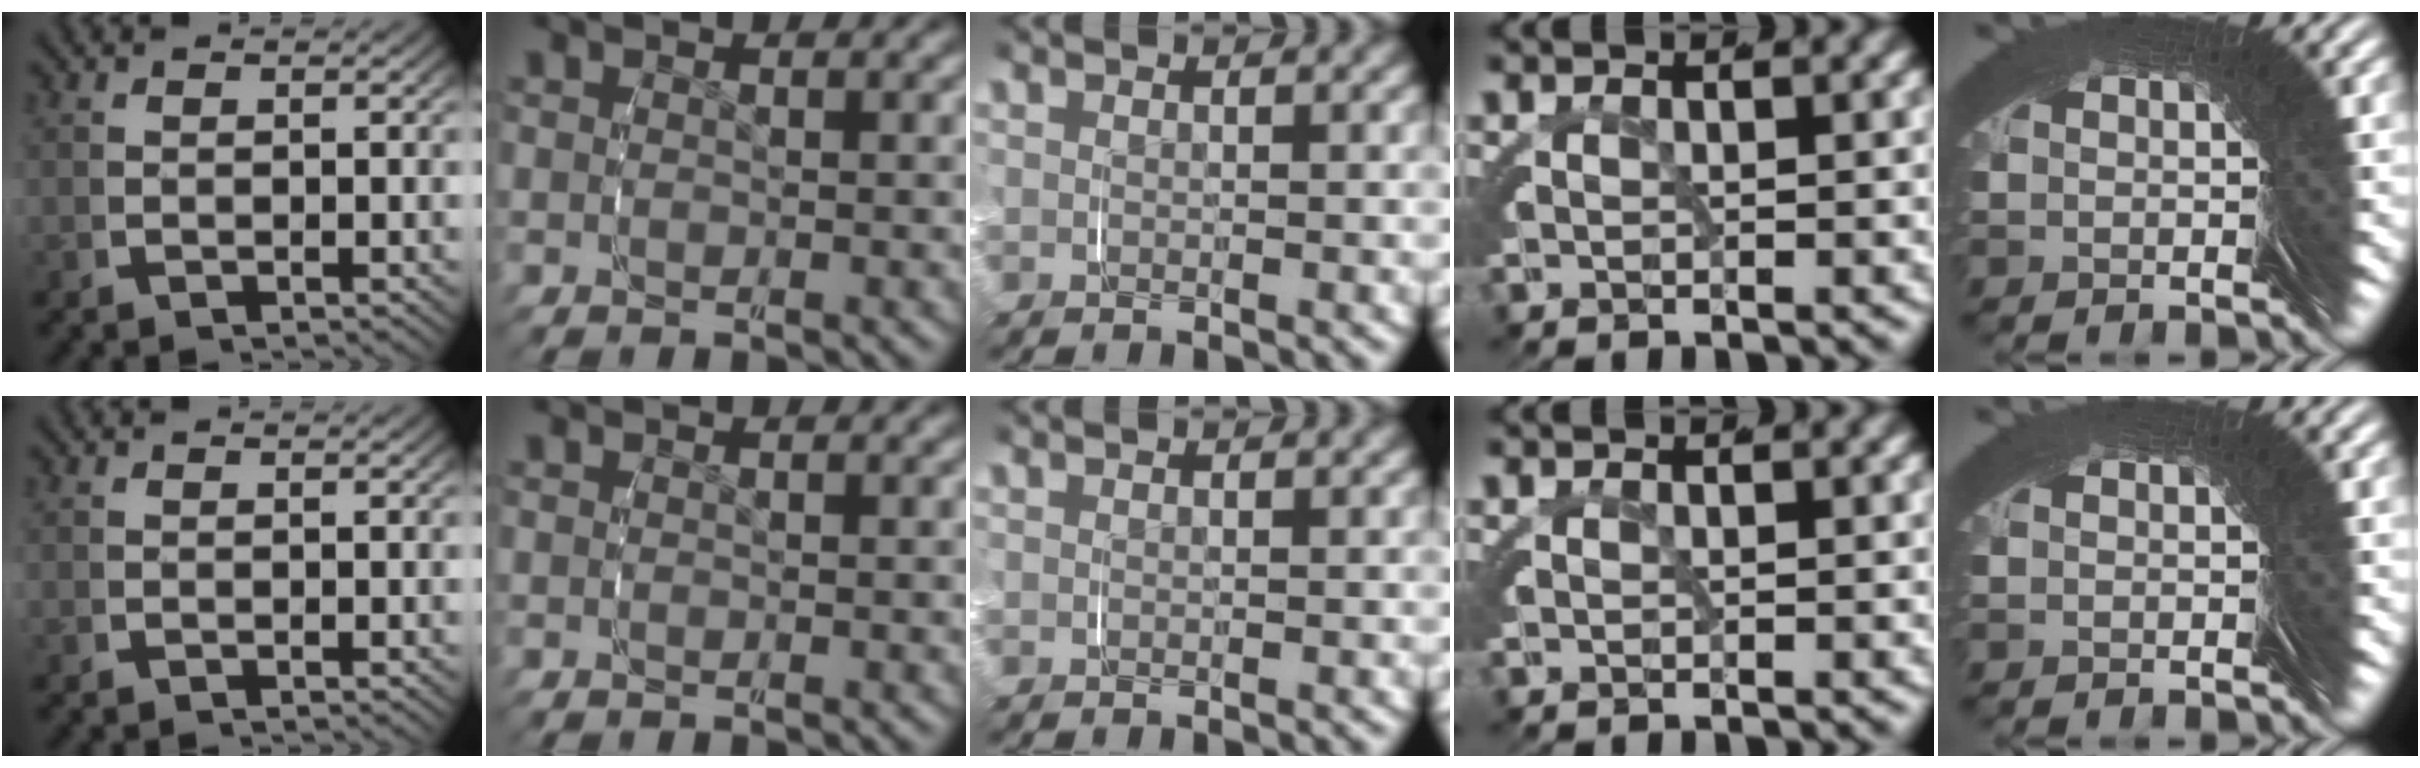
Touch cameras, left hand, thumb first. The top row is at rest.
{}